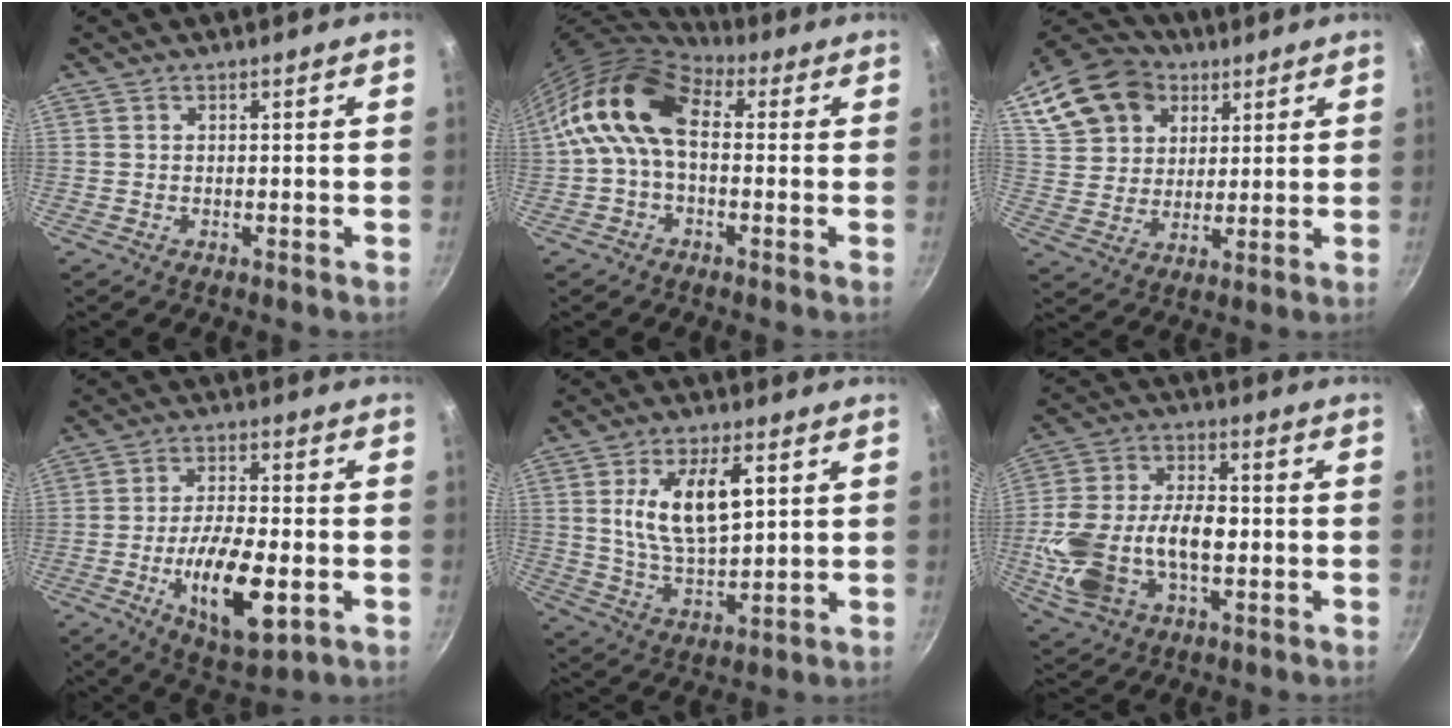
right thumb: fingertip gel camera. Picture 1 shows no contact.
{"total": 12.3, "force": [1.1, 7.9, 9.4], "torque": [-0.152, 0.027, 0.000]}
{"total": 16.9, "force": [7.7, 12.8, 7.8], "torque": [-0.141, 0.008, 0.141]}
{"total": 14.6, "force": [-4.1, 5.6, 12.9], "torque": [-0.217, 0.009, -0.065]}
{"total": 13.4, "force": [3.4, 6.3, 11.3], "torque": [-0.186, -0.011, 0.065]}
{"total": 17.4, "force": [-2.5, 10.5, 13.6], "torque": [-0.252, 0.027, -0.043]}